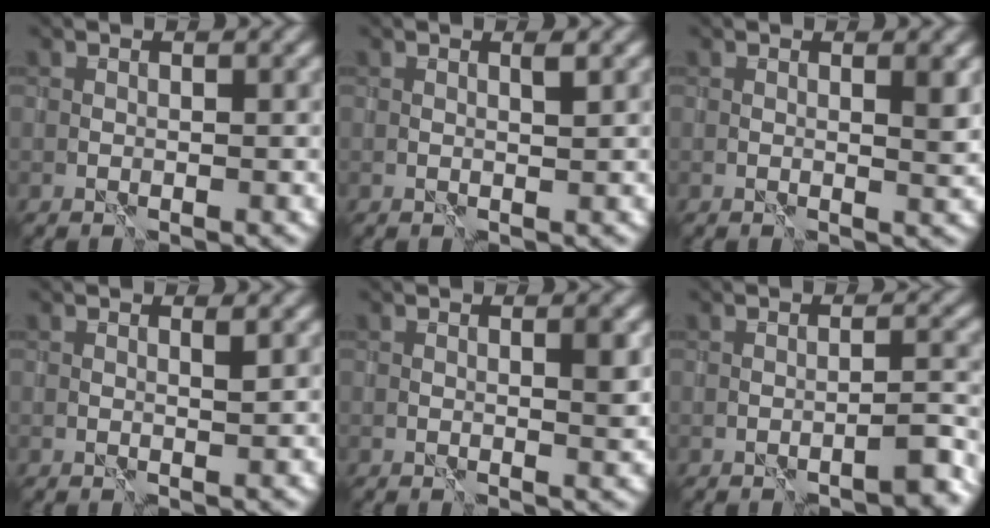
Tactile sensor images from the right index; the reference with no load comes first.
{"total": 0.7, "force": [0.4, 0.0, 0.6], "torque": [-0.009, -0.001, 0.005]}
{"total": 1.6, "force": [0.5, 0.3, 1.5], "torque": [-0.018, -0.003, 0.007]}
{"total": 0.6, "force": [0.3, 0.0, 0.5], "torque": [-0.008, -0.001, 0.005]}
{"total": 1.6, "force": [0.3, 0.2, 1.5], "torque": [-0.020, -0.001, 0.004]}
{"total": 2.8, "force": [-1.8, 0.4, 2.1], "torque": [-0.030, 0.006, -0.030]}